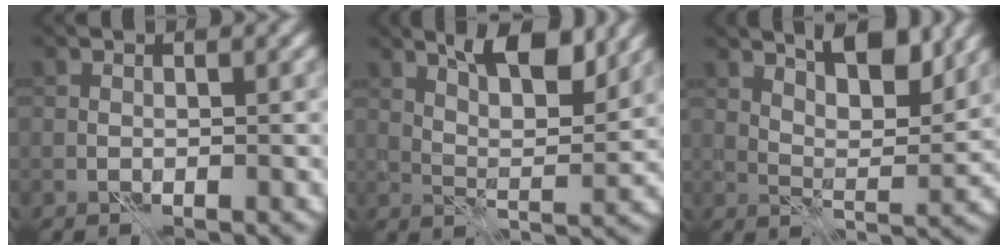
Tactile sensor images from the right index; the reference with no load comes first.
{"total": 6.9, "force": [4.3, 2.1, 5.0], "torque": [-0.075, 0.003, 0.068]}
{"total": 6.4, "force": [4.4, 1.9, 4.3], "torque": [-0.063, -0.001, 0.070]}